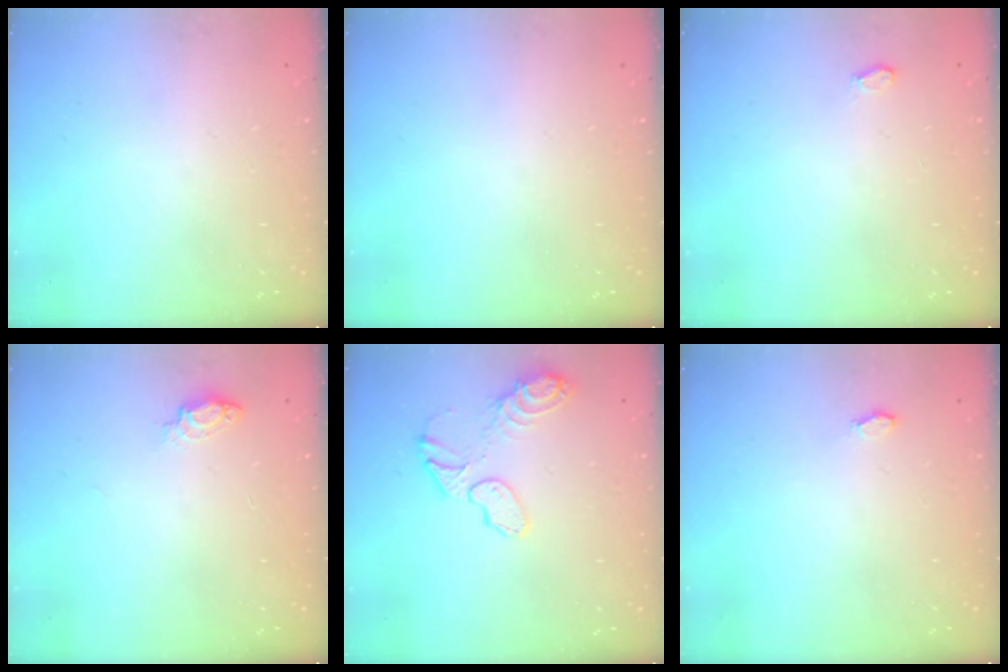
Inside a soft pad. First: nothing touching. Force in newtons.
{"total": 0.0}
{"total": 4.8, "press": 4.5, "slide": 1.5}
{"total": 5.7, "press": 5.5, "slide": 1.4}
{"total": 10.4, "press": 10.3, "slide": 1.0}
{"total": 3.5, "press": 3.5, "slide": 0.5}